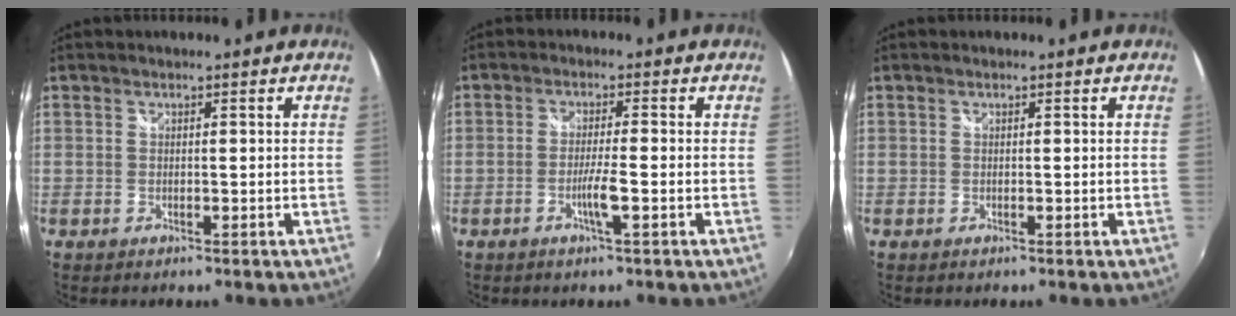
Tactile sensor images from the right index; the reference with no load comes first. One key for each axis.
{"total": 3.6, "fx": -1.6, "fy": -0.4, "fz": 3.2, "tx": -0.059, "ty": -0.005, "tz": -0.031}
{"total": 0.0}